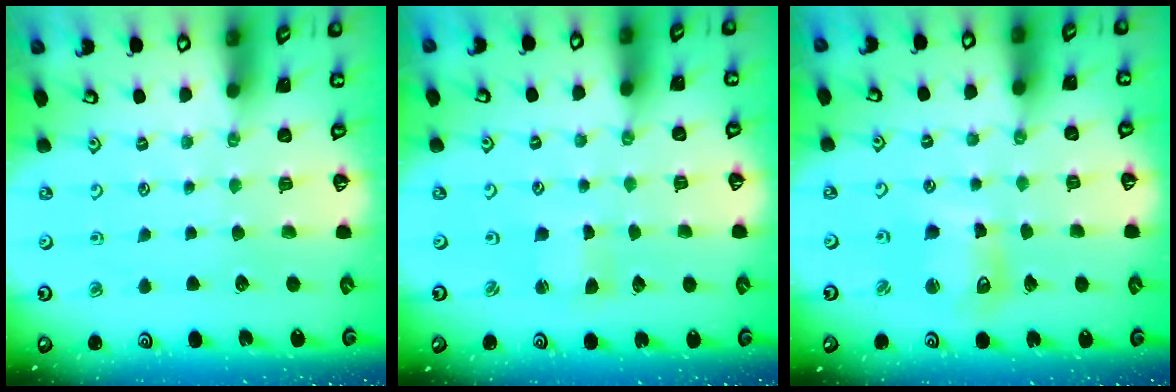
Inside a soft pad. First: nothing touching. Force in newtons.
{"total": 1.2, "press": 1.1, "slide": 0.3}
{"total": 8.9, "press": 8.8, "slide": 1.7}